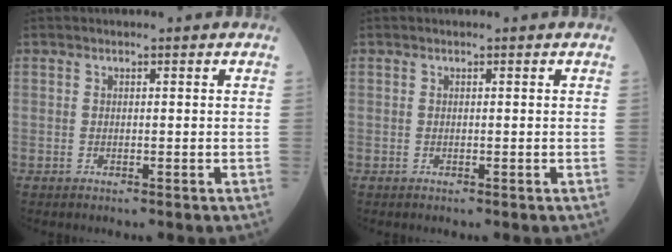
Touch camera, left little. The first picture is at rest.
{"total": 0.0}